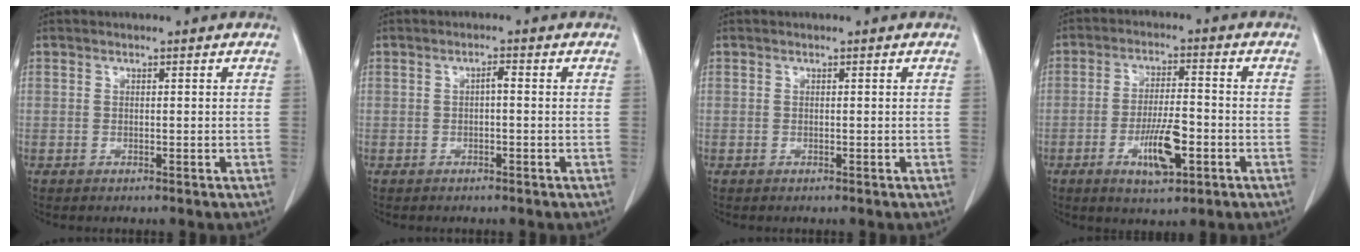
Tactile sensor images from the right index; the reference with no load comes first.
{"total": 1.2, "force": [-0.1, 0.3, 1.1], "torque": [-0.019, 0.004, -0.002]}
{"total": 0.0}
{"total": 7.9, "force": [-2.9, 2.1, 7.0], "torque": [-0.130, -0.002, -0.045]}